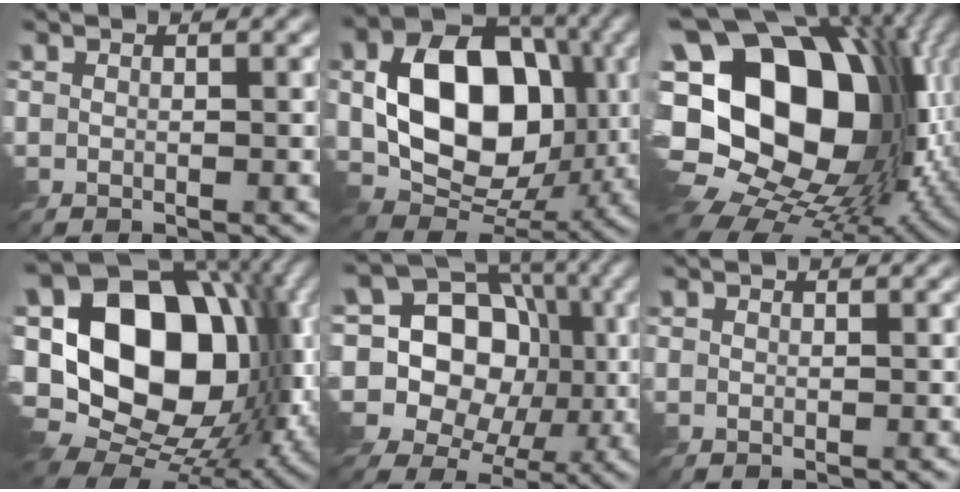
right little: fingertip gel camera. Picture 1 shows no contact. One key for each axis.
{"total": 12.4, "fx": 0.5, "fy": 9.1, "fz": 8.5, "tx": -0.144, "ty": -0.007, "tz": 0.011}
{"total": 21.8, "fx": -0.4, "fy": 15.9, "fz": 14.9, "tx": -0.287, "ty": 0.006, "tz": -0.021}
{"total": 19.3, "fx": 0.3, "fy": 13.7, "fz": 13.6, "tx": -0.245, "ty": 0.002, "tz": 0.023}
{"total": 17.3, "fx": 1.0, "fy": 14.8, "fz": 8.9, "tx": -0.199, "ty": 0.063, "tz": -0.018}
{"total": 0.0}